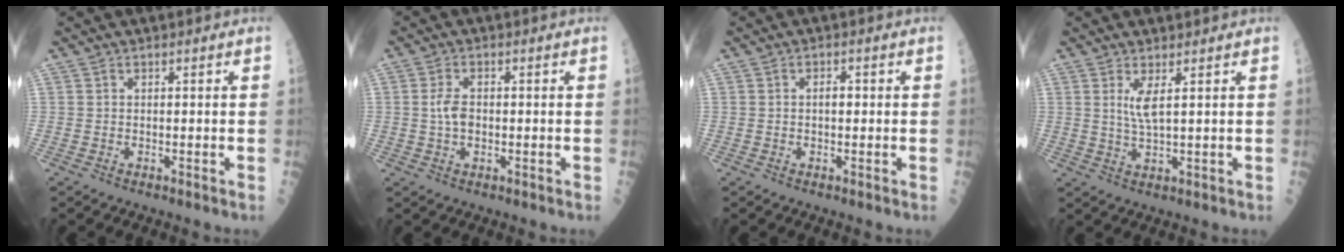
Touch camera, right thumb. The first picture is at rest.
{"total": 3.7, "force": [-0.1, 2.1, 3.0], "torque": [-0.056, 0.001, -0.002]}
{"total": 1.6, "force": [0.0, 0.9, 1.4], "torque": [-0.018, 0.003, -0.002]}
{"total": 3.4, "force": [1.2, 0.3, 3.2], "torque": [-0.070, -0.018, 0.030]}